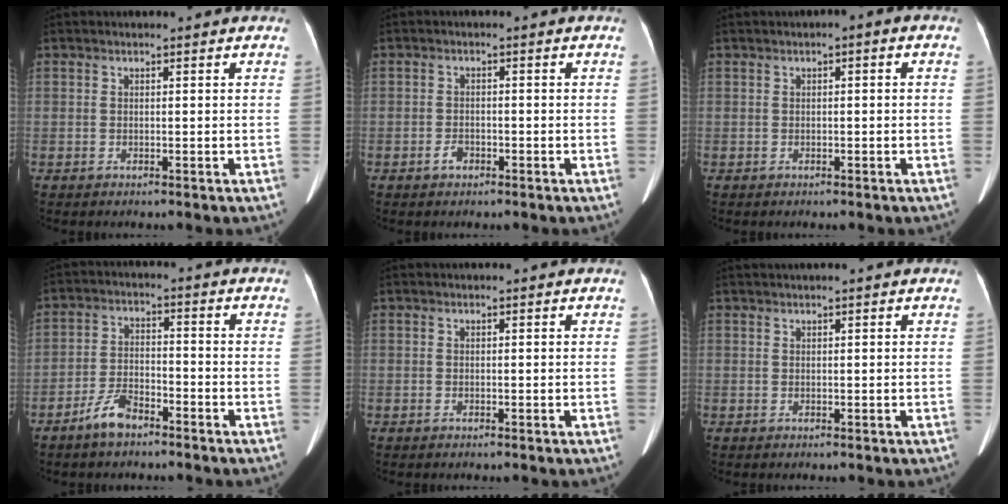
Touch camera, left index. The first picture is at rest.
{"total": 1.7, "force": [-1.1, 1.0, 0.8], "torque": [-0.018, 0.002, -0.018]}
{"total": 1.1, "force": [-0.1, 0.3, 1.0], "torque": [-0.009, 0.008, -0.006]}
{"total": 5.4, "force": [-4.1, 1.9, 2.9], "torque": [-0.068, 0.001, -0.077]}
{"total": 0.0}
{"total": 1.2, "force": [1.0, -0.2, 0.7], "torque": [-0.011, 0.018, 0.019]}